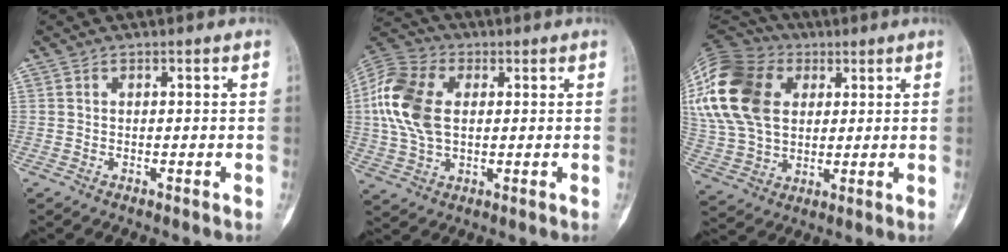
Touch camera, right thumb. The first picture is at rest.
{"total": 14.2, "force": [2.1, 9.0, 10.8], "torque": [-0.230, 0.014, 0.033]}
{"total": 25.4, "force": [7.2, 18.2, 16.2], "torque": [-0.365, 0.039, 0.139]}